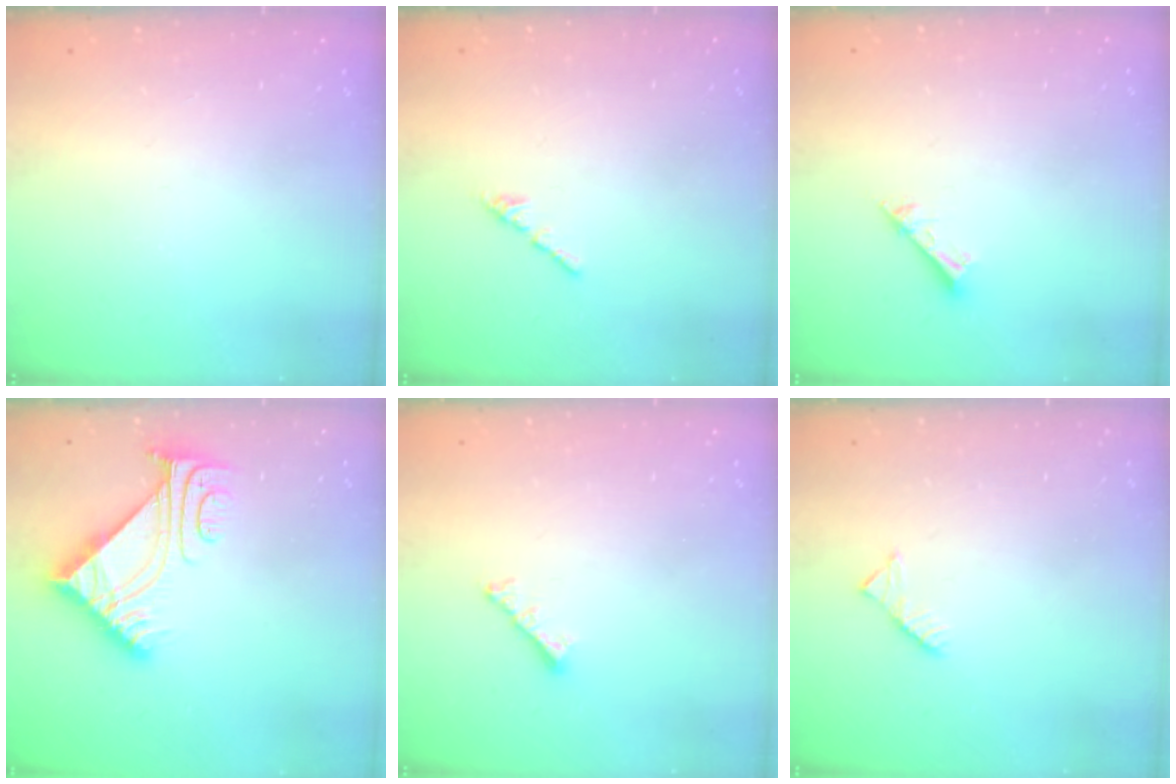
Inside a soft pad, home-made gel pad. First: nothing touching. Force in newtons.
{"total": 0.8, "press": 0.7, "slide": 0.5}
{"total": 2.6, "press": 2.6, "slide": 0.1}
{"total": 7.3, "press": 7.2, "slide": 0.7}
{"total": 2.8, "press": 2.7, "slide": 0.6}
{"total": 2.6, "press": 2.6, "slide": 0.4}